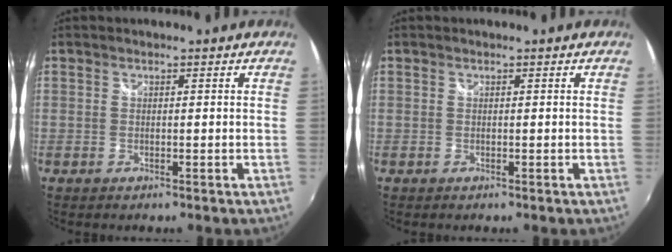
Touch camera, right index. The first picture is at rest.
{"total": 0.0}